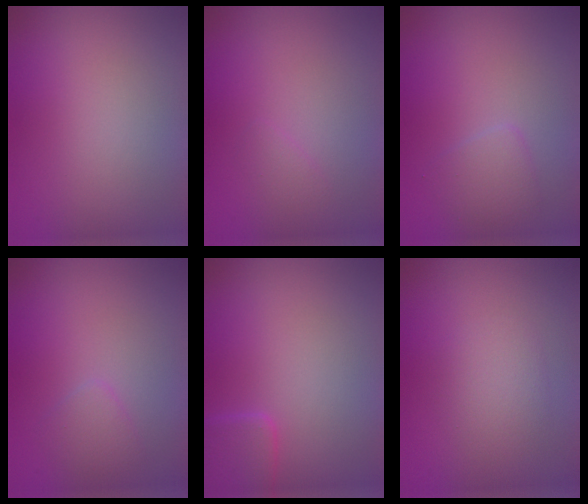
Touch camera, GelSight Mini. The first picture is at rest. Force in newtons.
{"total": 0.7, "press": 0.7, "slide": 0.1}
{"total": 1.6, "press": 1.6, "slide": 0.1}
{"total": 1.2, "press": 1.2, "slide": 0.1}
{"total": 2.1, "press": 2.1, "slide": 0.1}
{"total": 2.1, "press": 2.1, "slide": 0.0}